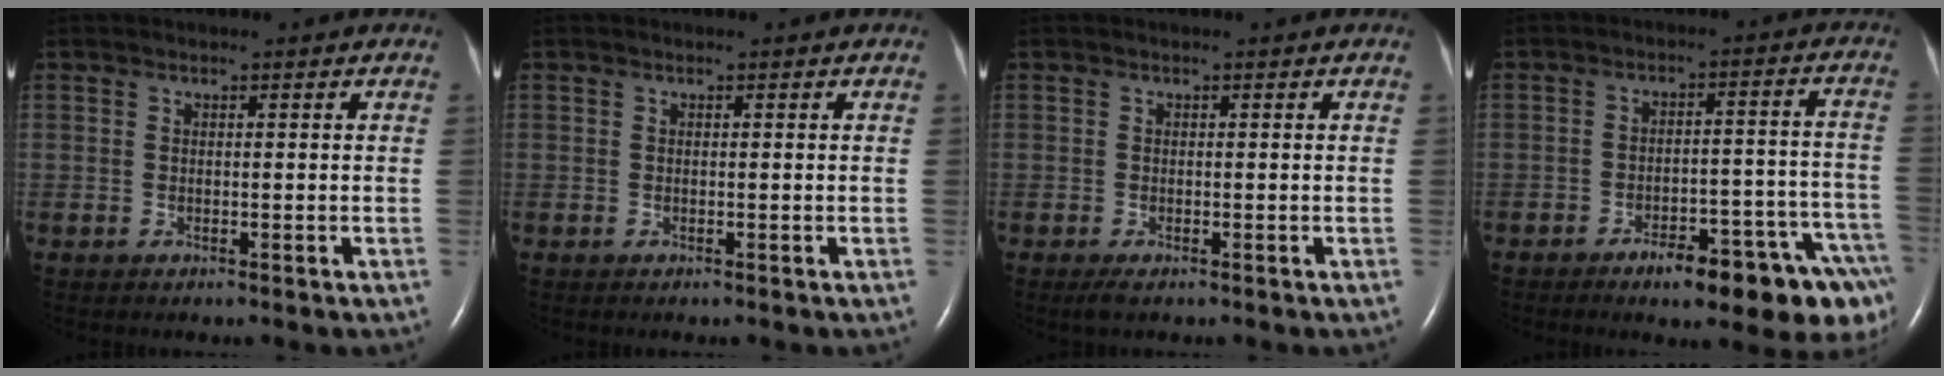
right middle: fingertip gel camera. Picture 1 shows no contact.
{"total": 0.0}
{"total": 1.3, "force": [-0.8, 0.3, 1.0], "torque": [-0.023, -0.005, -0.012]}
{"total": 15.5, "force": [-10.9, 2.9, 10.7], "torque": [-0.057, 0.037, -0.141]}